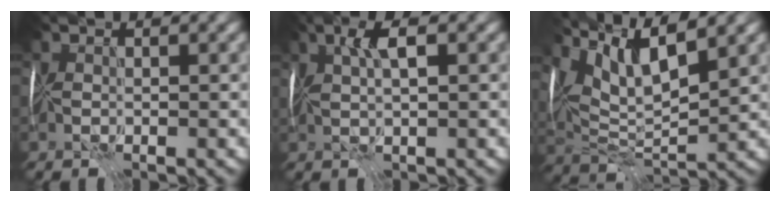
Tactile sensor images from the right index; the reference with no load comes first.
{"total": 3.5, "force": [1.3, 0.7, 3.1], "torque": [-0.064, 0.007, 0.023]}
{"total": 9.5, "force": [5.4, 3.0, 7.2], "torque": [-0.141, 0.008, 0.100]}